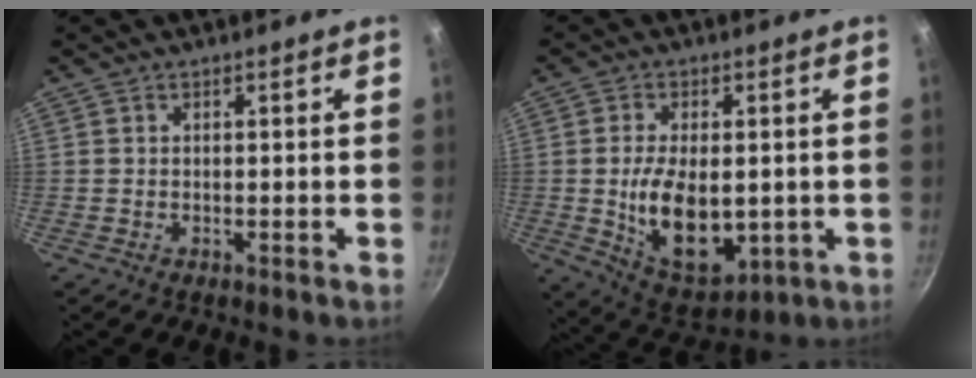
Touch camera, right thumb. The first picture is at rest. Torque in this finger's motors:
{"motor_torque": [-0.51, 1.27, 0.75, 0.92, 0.13]}